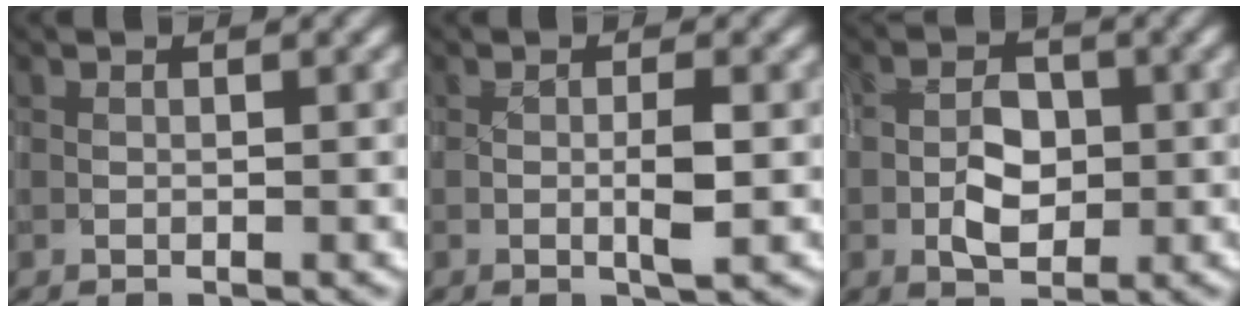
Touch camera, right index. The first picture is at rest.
{"total": 2.1, "force": [-0.2, 0.2, 2.0], "torque": [-0.038, -0.002, -0.007]}
{"total": 3.7, "force": [-0.6, 2.3, 2.8], "torque": [-0.048, 0.002, -0.012]}